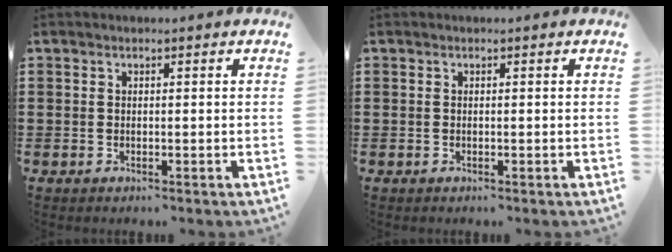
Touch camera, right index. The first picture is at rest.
{"total": 0.0}